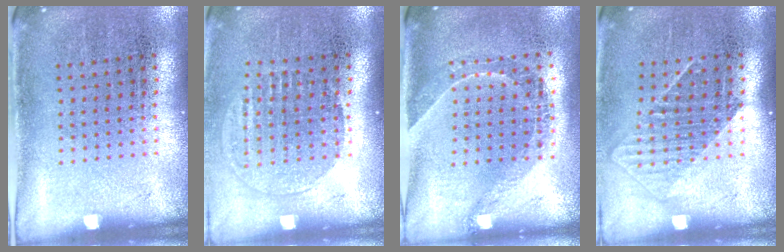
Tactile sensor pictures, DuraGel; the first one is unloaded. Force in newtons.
{"total": 1.4, "press": 1.2, "slide": 0.7}
{"total": 1.6, "press": 1.3, "slide": 1.0}
{"total": 1.3, "press": 0.9, "slide": 0.8}